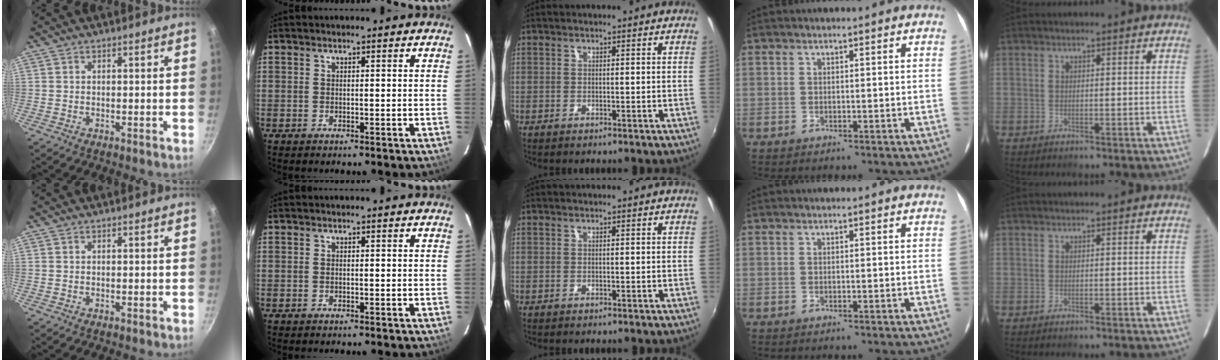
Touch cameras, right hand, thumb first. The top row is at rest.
{}